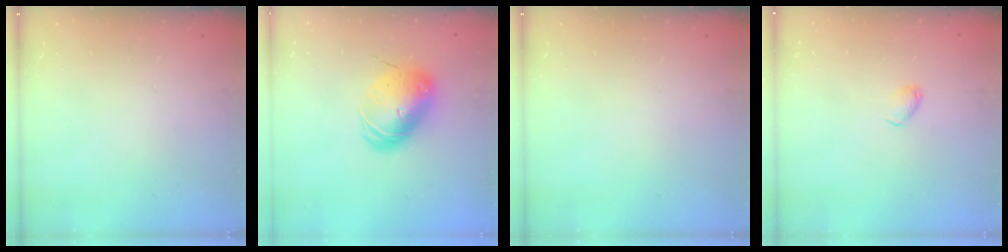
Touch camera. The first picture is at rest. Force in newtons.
{"total": 10.8, "press": 10.6, "slide": 2.1}
{"total": 0.0}
{"total": 3.1, "press": 3.1, "slide": 0.5}